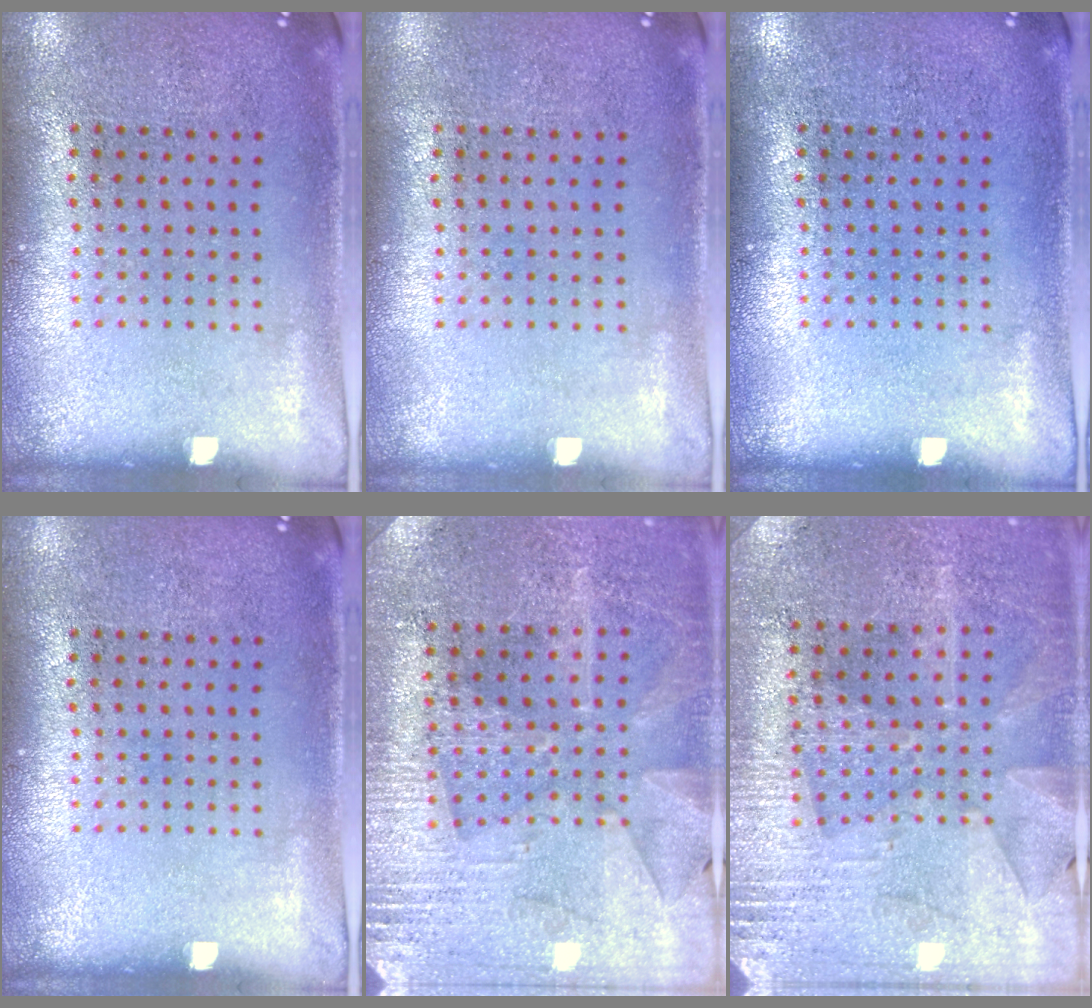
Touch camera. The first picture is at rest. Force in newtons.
{"total": 0.0}
{"total": 0.0}
{"total": 0.0}
{"total": 2.9, "press": 2.8, "slide": 0.5}
{"total": 2.8, "press": 2.7, "slide": 0.6}